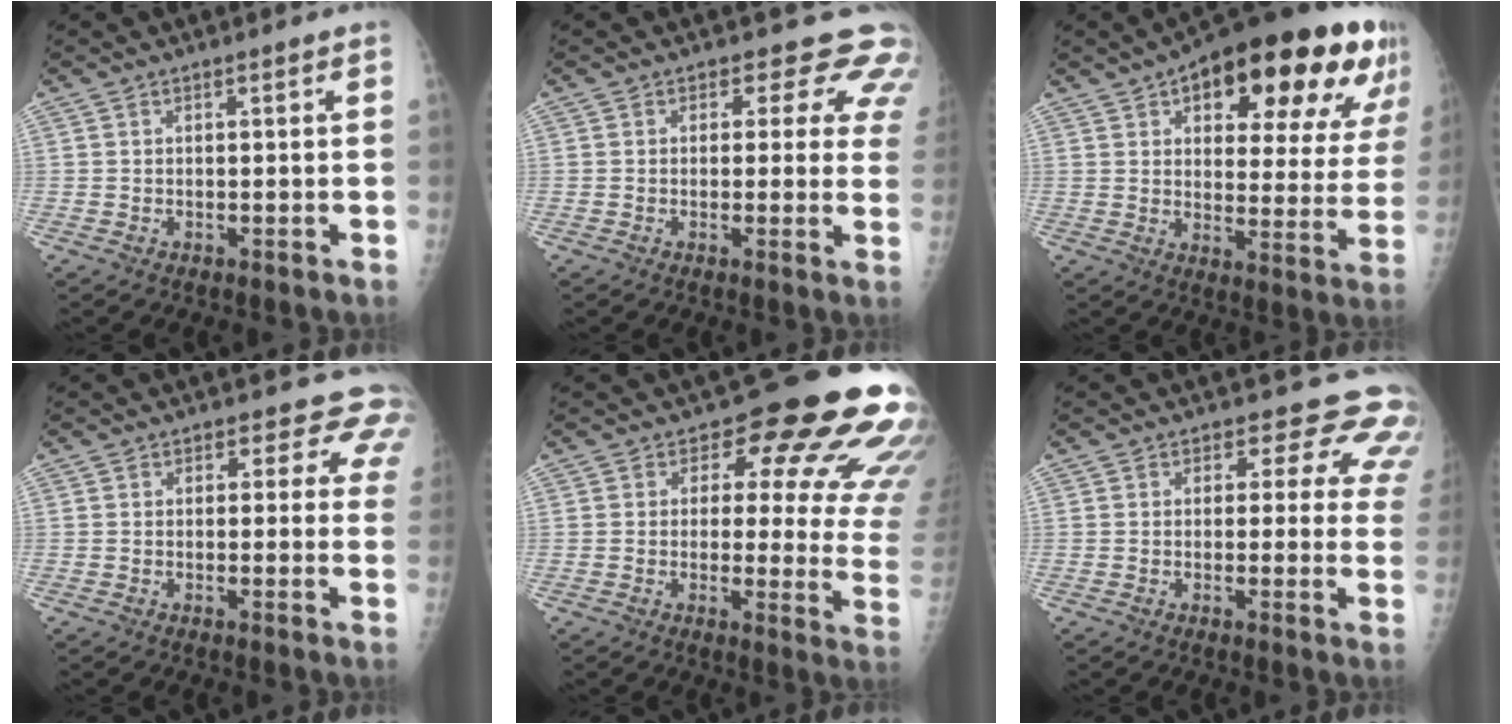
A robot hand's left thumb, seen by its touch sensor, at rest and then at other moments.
{"total": 8.7, "force": [6.7, 4.8, 2.6], "torque": [0.022, -0.025, 0.047]}
{"total": 27.3, "force": [14.6, 11.2, 20.1], "torque": [-0.236, -0.013, 0.197]}
{"total": 6.5, "force": [4.9, 3.9, 1.6], "torque": [0.026, -0.018, 0.030]}
{"total": 16.7, "force": [10.7, 7.4, 10.4], "torque": [-0.066, -0.064, 0.097]}
{"total": 10.3, "force": [8.0, 5.6, 3.1], "torque": [0.023, -0.033, 0.063]}